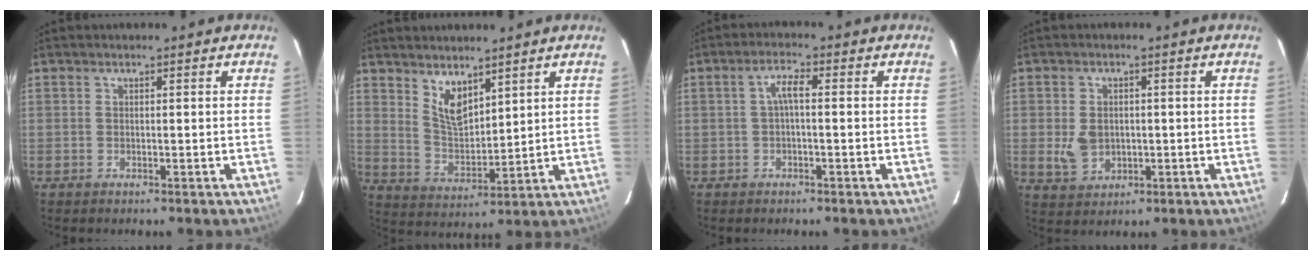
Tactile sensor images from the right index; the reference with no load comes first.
{"total": 7.0, "force": [4.8, 3.0, 4.1], "torque": [-0.070, -0.007, 0.099]}
{"total": 2.9, "force": [-0.2, 0.7, 2.8], "torque": [-0.057, 0.010, -0.002]}
{"total": 5.6, "force": [-0.3, 4.4, 3.4], "torque": [-0.071, 0.000, 0.004]}